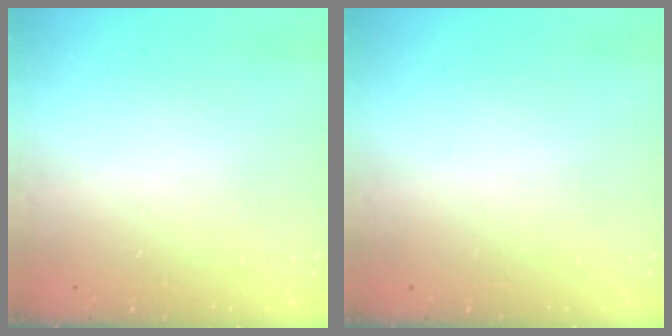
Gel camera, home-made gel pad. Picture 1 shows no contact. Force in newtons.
{"total": 0.0}